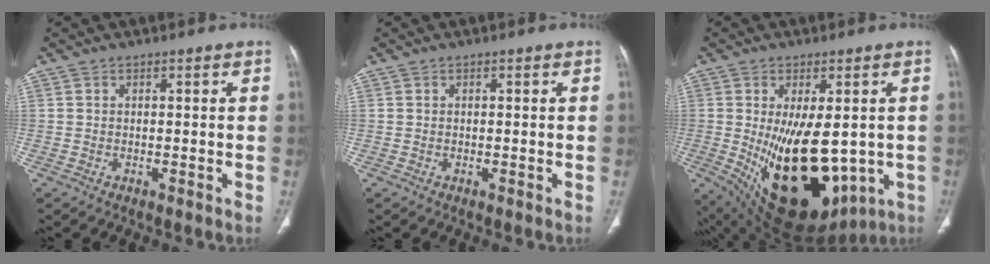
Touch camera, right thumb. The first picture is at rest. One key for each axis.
{"total": 0.0}
{"total": 23.5, "fx": -3.5, "fy": 12.4, "fz": 19.7, "tx": -0.283, "ty": -0.028, "tz": -0.011}